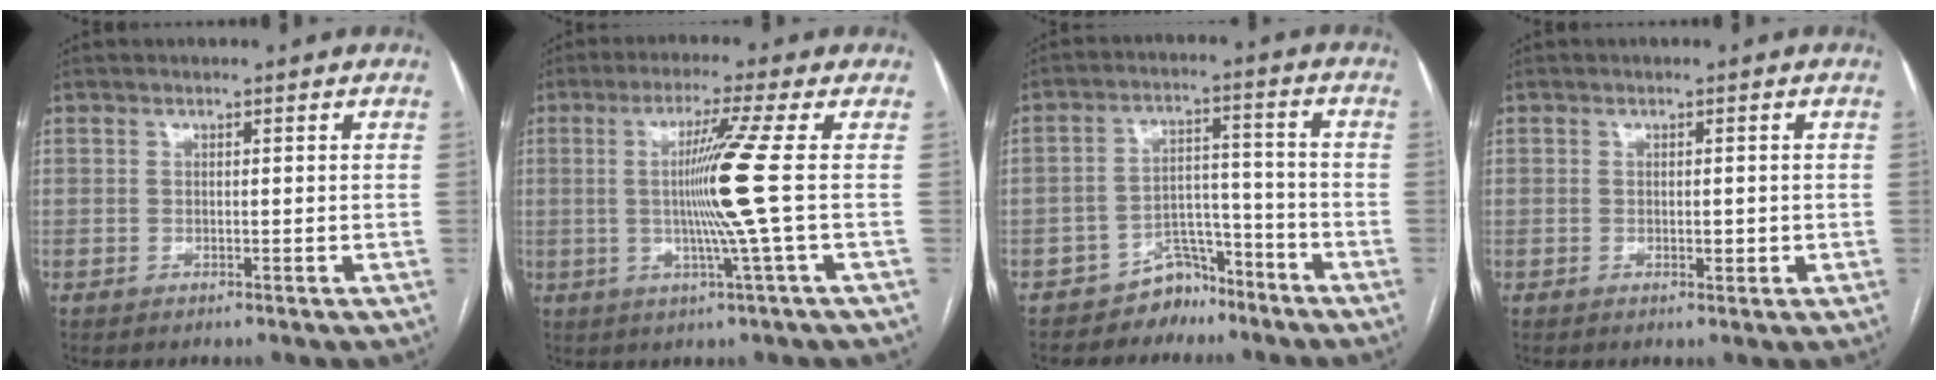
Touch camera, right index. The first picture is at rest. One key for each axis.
{"total": 8.8, "fx": 0.0, "fy": -3.0, "fz": 8.3, "tx": -0.154, "ty": -0.007, "tz": 0.007}
{"total": 6.2, "fx": -5.1, "fy": 3.3, "fz": 1.1, "tx": -0.011, "ty": 0.030, "tz": -0.082}
{"total": 1.1, "fx": -0.1, "fy": 0.7, "fz": 0.9, "tx": -0.012, "ty": -0.001, "tz": 0.001}